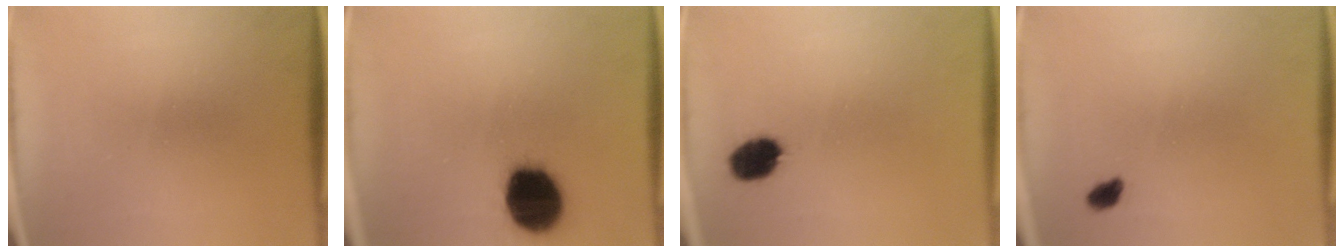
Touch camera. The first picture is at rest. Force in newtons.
{"total": 18.1}
{"total": 5.5}
{"total": 1.9}